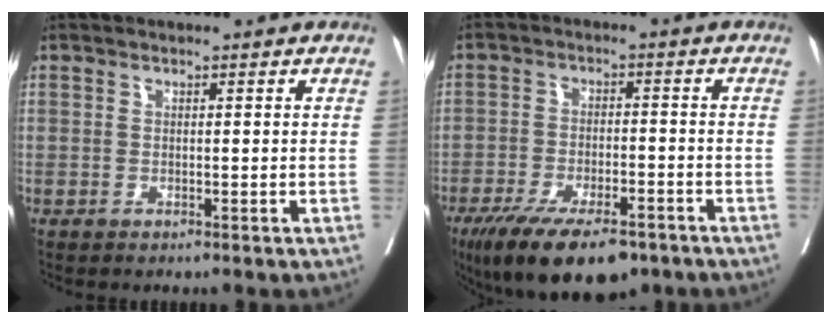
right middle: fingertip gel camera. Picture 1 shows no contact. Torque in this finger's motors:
{"motor_torque": [1.09, -1.04, 0.39, 0.06]}